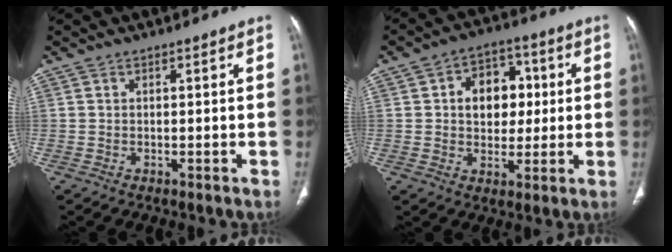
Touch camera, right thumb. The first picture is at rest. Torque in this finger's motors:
{"motor_torque": [-0.51, 0.80, 0.32, 0.50, 0.05]}